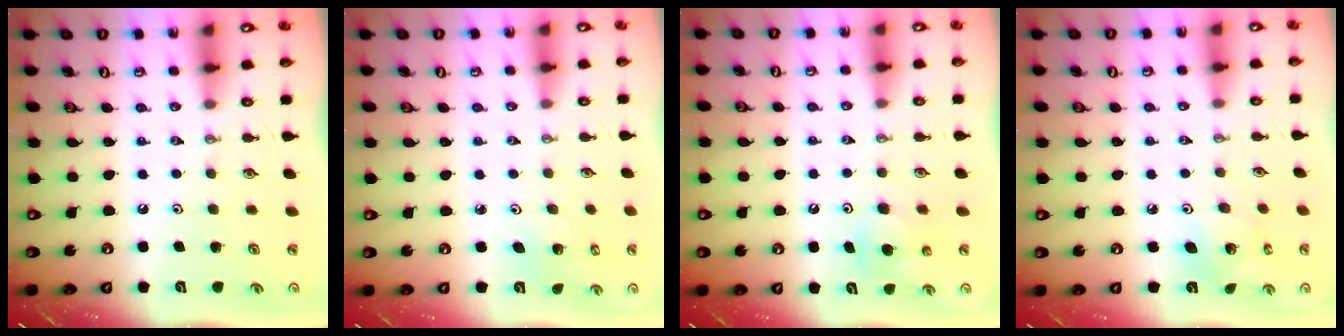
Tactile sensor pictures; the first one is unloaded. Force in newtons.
{"total": 2.4, "press": 2.4, "slide": 0.2}
{"total": 5.9, "press": 5.9, "slide": 0.6}
{"total": 5.5, "press": 5.5, "slide": 0.3}